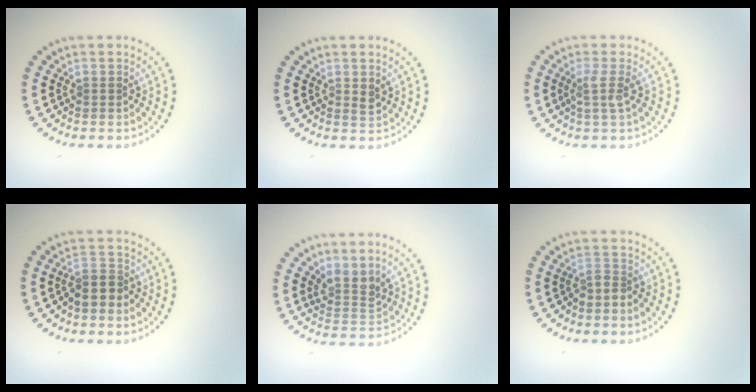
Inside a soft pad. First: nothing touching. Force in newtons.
{"total": 1.1, "press": 1.1, "slide": 0.2}
{"total": 1.8, "press": 1.3, "slide": 1.3}
{"total": 2.6, "press": 2.3, "slide": 1.2}
{"total": 2.6, "press": 2.0, "slide": 1.6}
{"total": 1.6, "press": 1.2, "slide": 1.0}